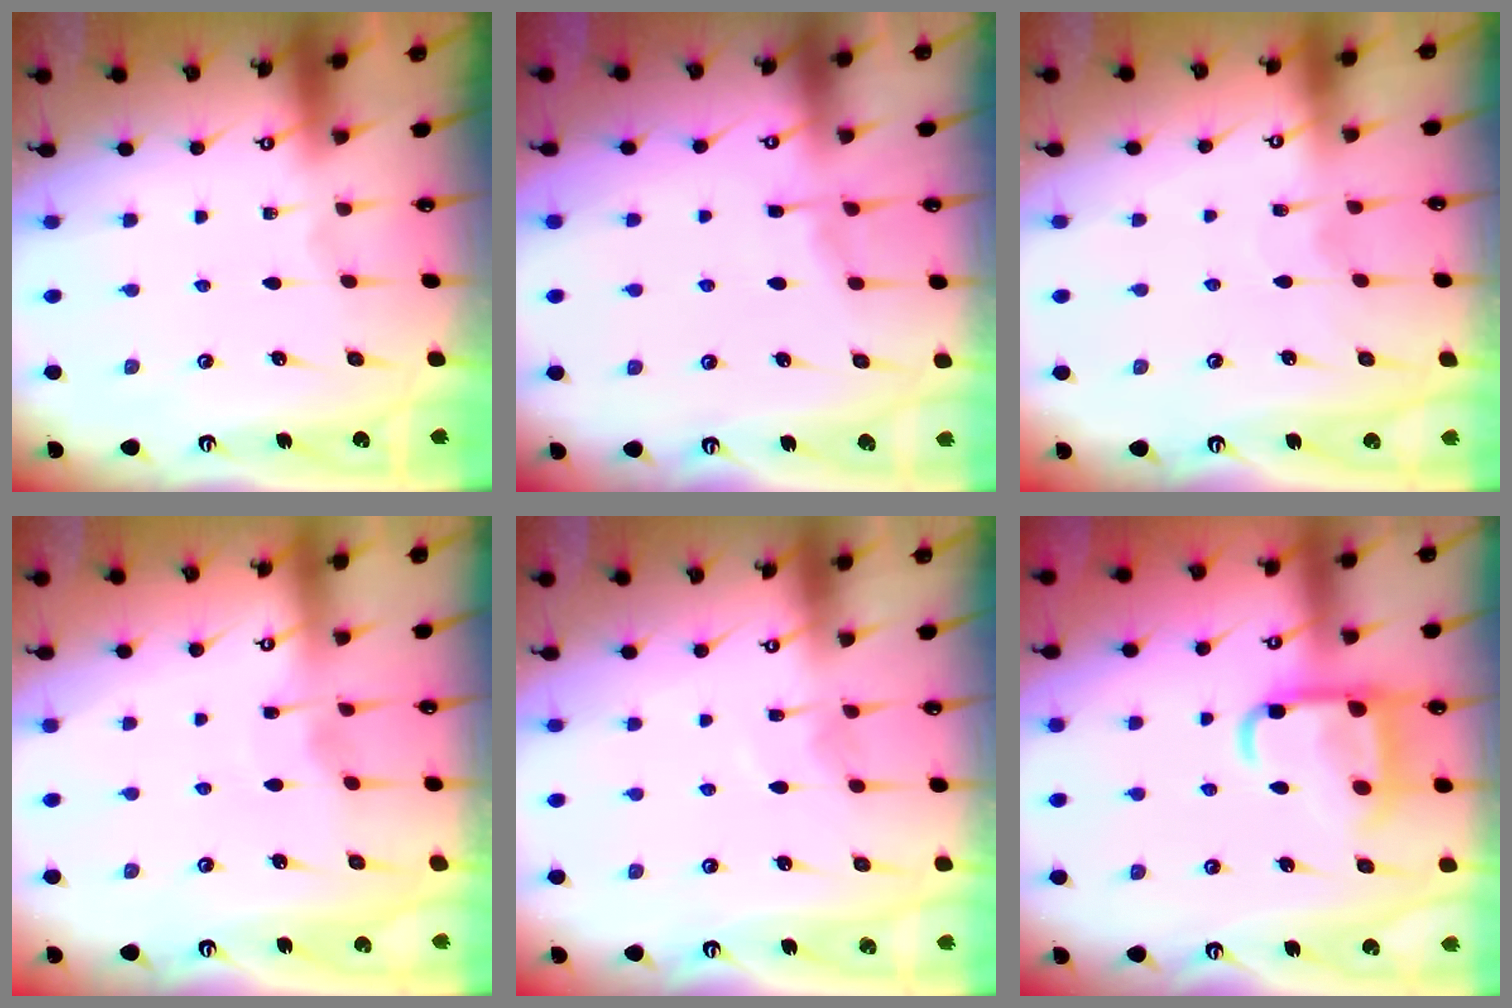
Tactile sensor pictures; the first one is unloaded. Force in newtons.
{"total": 4.0, "press": 3.9, "slide": 0.5}
{"total": 5.8, "press": 5.8, "slide": 0.6}
{"total": 3.5, "press": 3.5, "slide": 0.5}
{"total": 6.0, "press": 6.0, "slide": 0.6}
{"total": 14.4, "press": 14.3, "slide": 1.4}